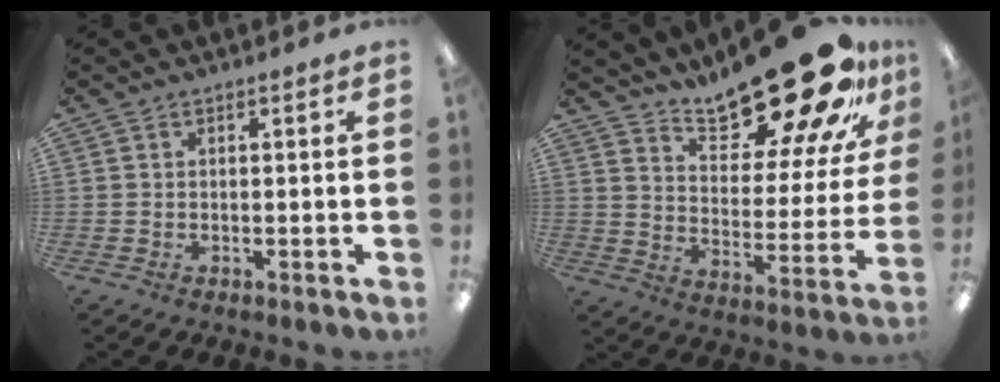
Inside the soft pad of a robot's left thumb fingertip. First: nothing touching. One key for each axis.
{"total": 23.9, "fx": 19.1, "fy": 6.3, "fz": 12.8, "tx": -0.179, "ty": -0.133, "tz": 0.313}